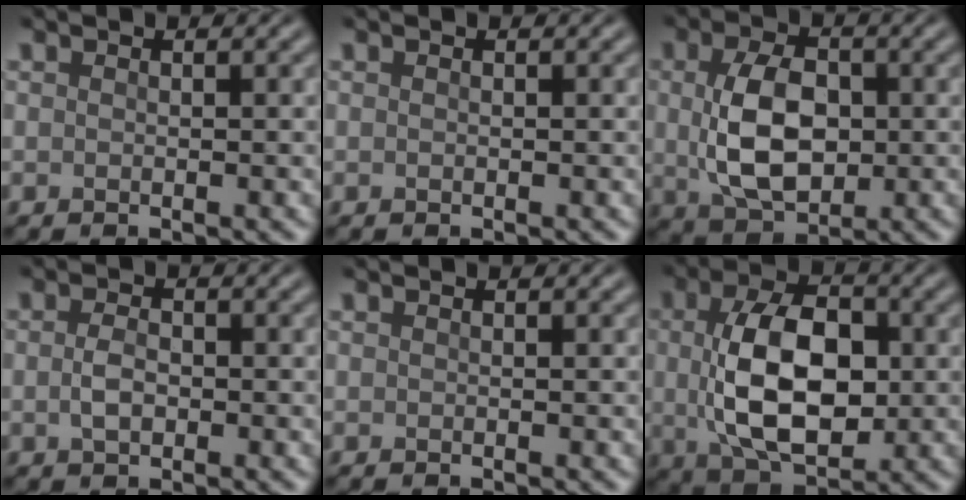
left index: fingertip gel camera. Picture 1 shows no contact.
{"total": 0.0}
{"total": 7.4, "force": [0.1, 4.7, 5.7], "torque": [-0.119, -0.001, 0.005]}
{"total": 2.0, "force": [-0.3, 1.3, 1.6], "torque": [-0.035, 0.001, -0.006]}
{"total": 0.0}
{"total": 9.9, "force": [0.1, 5.9, 7.9], "torque": [-0.156, -0.004, 0.005]}